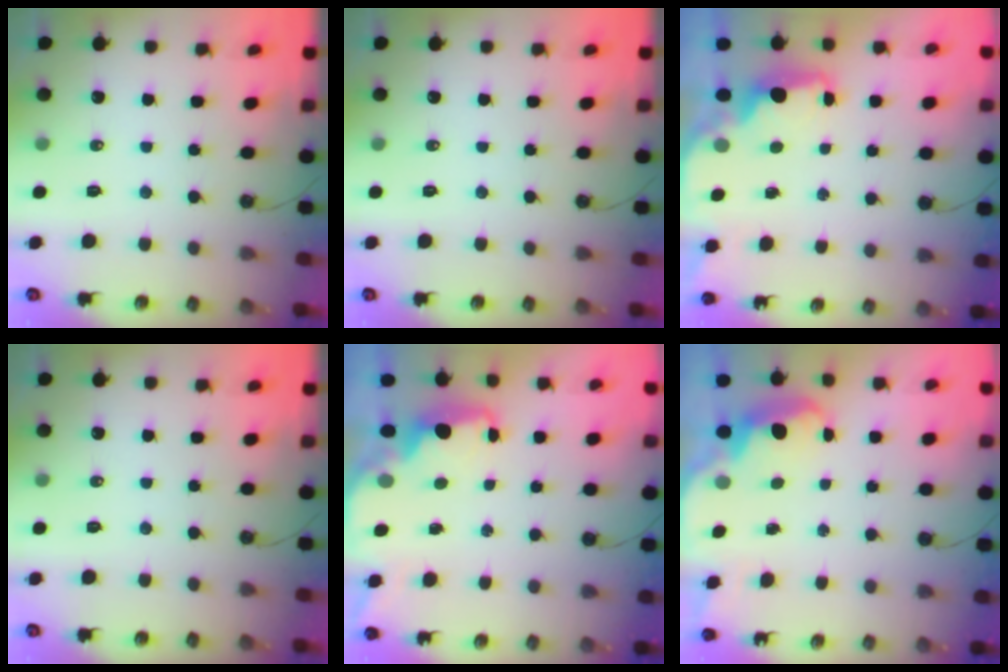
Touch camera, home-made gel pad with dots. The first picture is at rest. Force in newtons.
{"total": 0.0}
{"total": 2.4, "press": 2.3, "slide": 0.8}
{"total": 0.0}
{"total": 2.4, "press": 2.2, "slide": 0.8}
{"total": 3.5, "press": 3.5, "slide": 0.7}